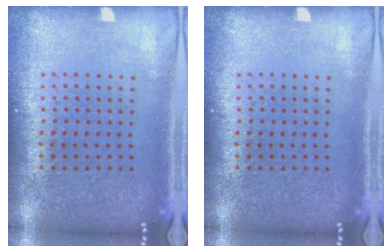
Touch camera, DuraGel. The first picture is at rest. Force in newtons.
{"total": 0.0}